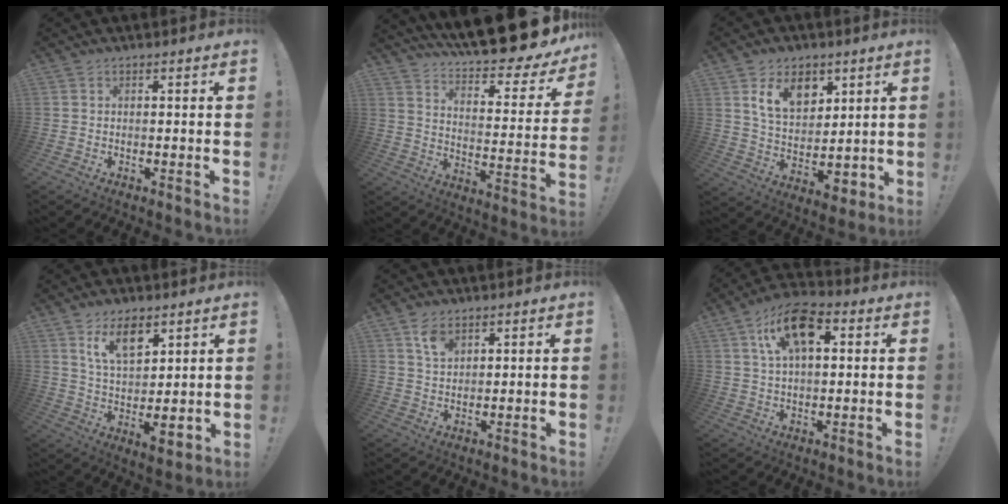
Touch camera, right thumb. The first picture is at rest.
{"total": 13.0, "force": [10.9, 2.2, 6.8], "torque": [-0.103, -0.101, 0.176]}
{"total": 14.6, "force": [7.1, 10.4, 7.4], "torque": [-0.109, -0.034, 0.138]}
{"total": 12.1, "force": [7.2, 6.3, 7.4], "torque": [-0.114, -0.042, 0.135]}
{"total": 5.4, "force": [3.4, 2.9, 3.0], "torque": [-0.049, -0.017, 0.061]}
{"total": 13.8, "force": [5.1, 7.7, 10.2], "torque": [-0.156, 0.000, 0.092]}